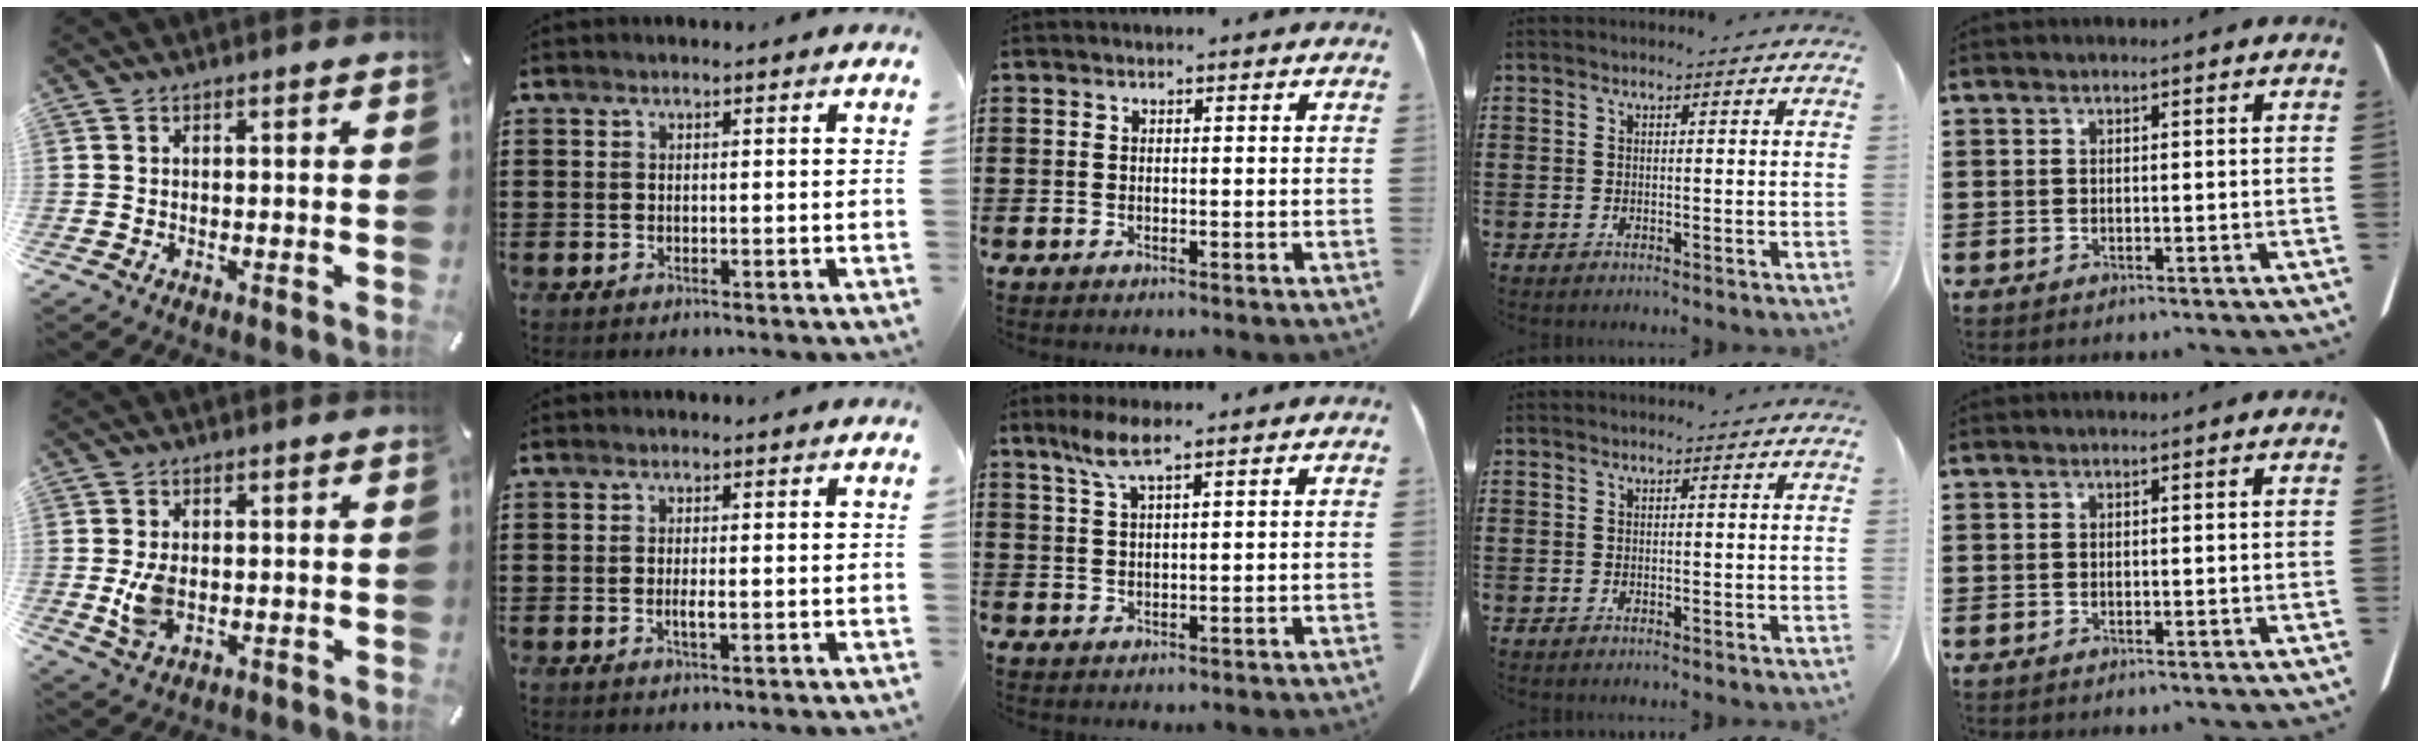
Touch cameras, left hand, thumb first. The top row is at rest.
{"thumb": {"total": 5.7, "force": [-0.1, 3.7, 4.4], "torque": [-0.084, -0.006, -0.005]}, "index": {"total": 1.4, "force": [-0.2, 0.3, 1.4], "torque": [-0.025, -0.003, -0.002]}, "middle": {"total": 4.9, "force": [3.0, 0.7, 3.8], "torque": [-0.082, 0.002, 0.054]}}